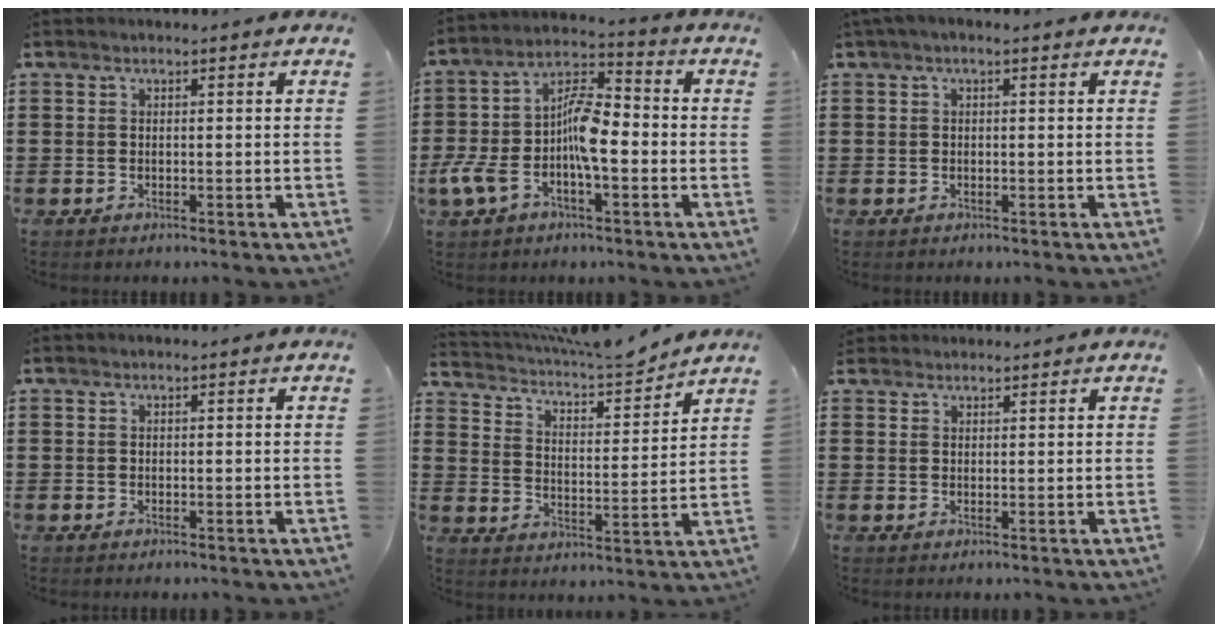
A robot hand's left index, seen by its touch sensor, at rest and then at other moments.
{"total": 11.0, "force": [-2.8, 4.9, 9.4], "torque": [-0.201, 0.004, -0.055]}
{"total": 1.0, "force": [0.0, 0.7, 0.7], "torque": [-0.015, 0.005, -0.001]}
{"total": 0.0}
{"total": 5.3, "force": [5.0, 0.6, 1.7], "torque": [-0.059, -0.033, 0.080]}
{"total": 1.6, "force": [1.5, 0.6, -0.1], "torque": [-0.003, 0.003, 0.031]}